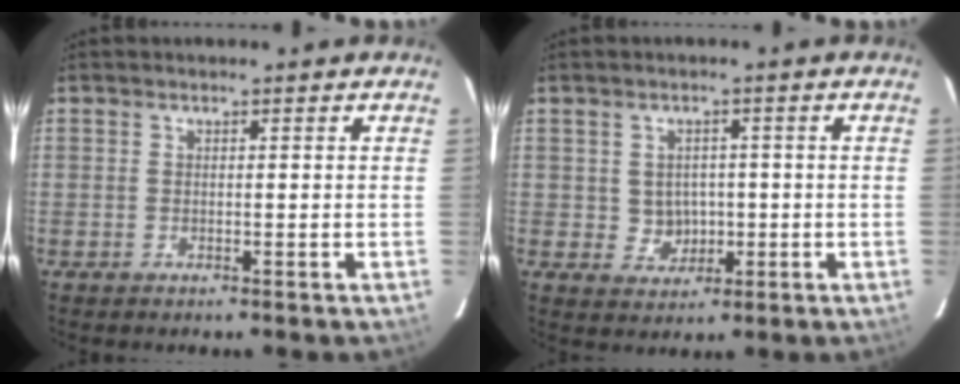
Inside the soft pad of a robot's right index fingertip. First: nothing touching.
{"total": 4.1, "force": [-0.2, 4.0, 1.0], "torque": [-0.024, 0.012, 0.010]}